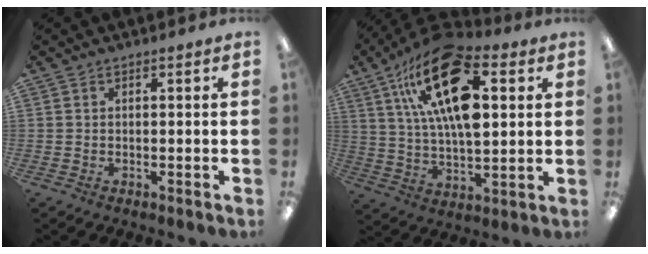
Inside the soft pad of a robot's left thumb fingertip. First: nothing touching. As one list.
[{"total": 23.2, "force": [10.1, 10.9, 17.8], "torque": [-0.320, -0.037, 0.162]}]